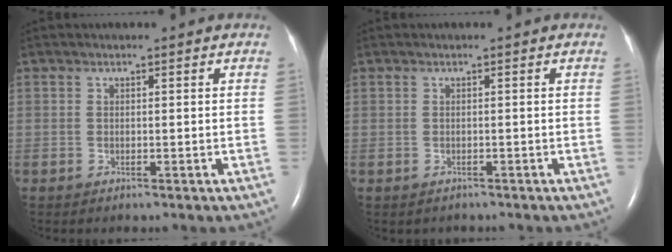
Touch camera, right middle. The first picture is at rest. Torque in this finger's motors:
{"motor_torque": [-0.20, 0.01, -0.05, 0.00]}